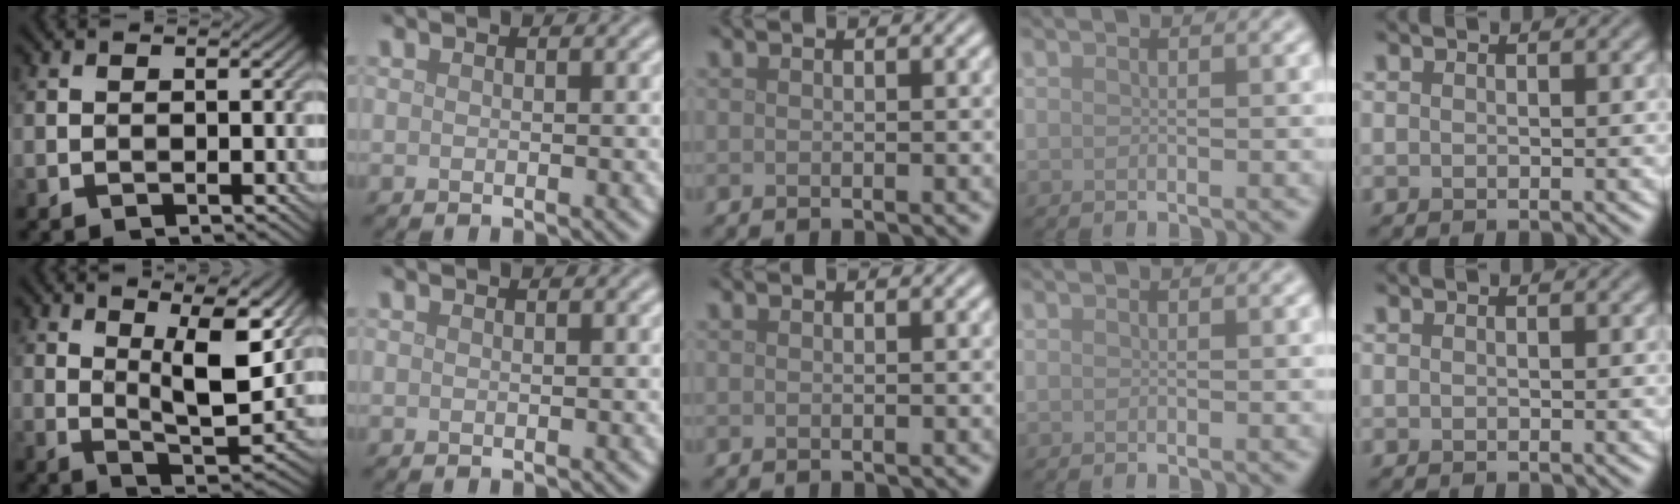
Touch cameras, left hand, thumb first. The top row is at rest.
{"thumb": {"total": 11.3, "force": [5.3, 3.2, 9.4], "torque": [-0.164, -0.003, 0.090]}}